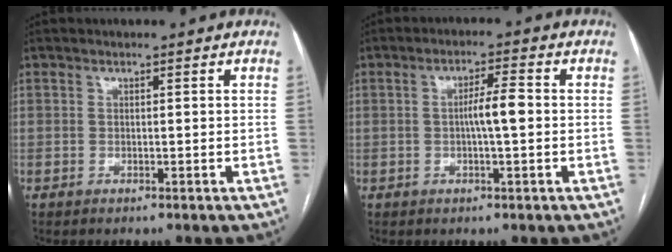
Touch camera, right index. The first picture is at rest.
{"total": 4.3, "force": [-0.2, 0.3, 4.3], "torque": [-0.075, 0.006, -0.004]}